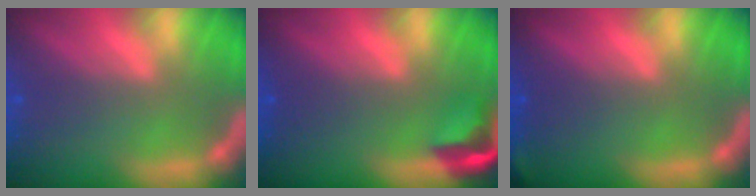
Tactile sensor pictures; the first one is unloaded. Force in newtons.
{"total": 3.5}
{"total": 0.9}